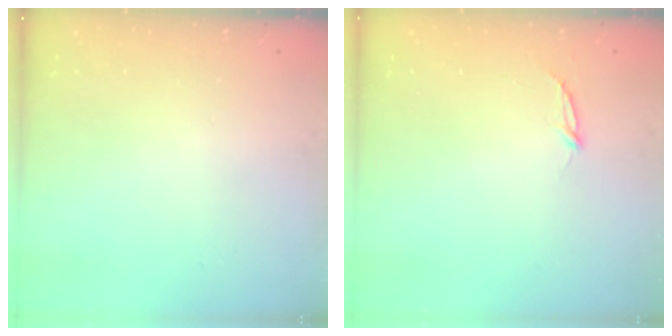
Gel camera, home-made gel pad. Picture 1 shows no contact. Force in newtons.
{"total": 2.8, "press": 2.8, "slide": 0.3}